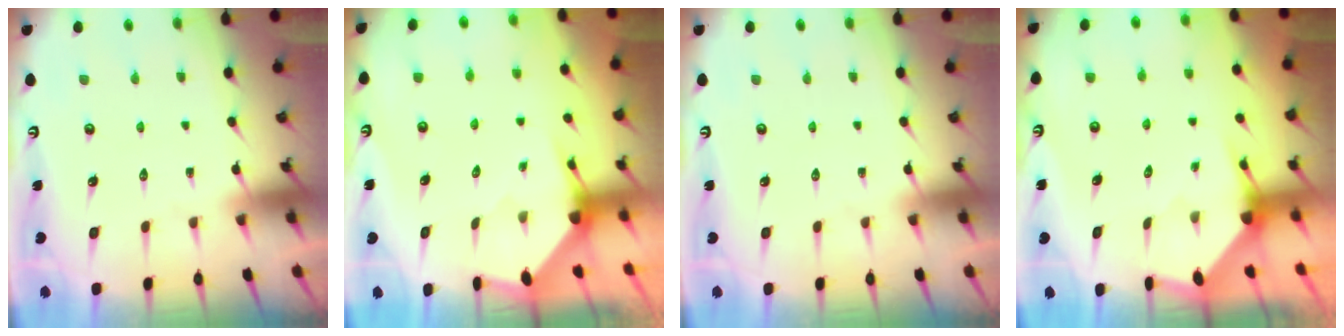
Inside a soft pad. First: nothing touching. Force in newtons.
{"total": 3.3, "press": 3.3, "slide": 0.3}
{"total": 0.0}
{"total": 3.3, "press": 3.3, "slide": 0.4}